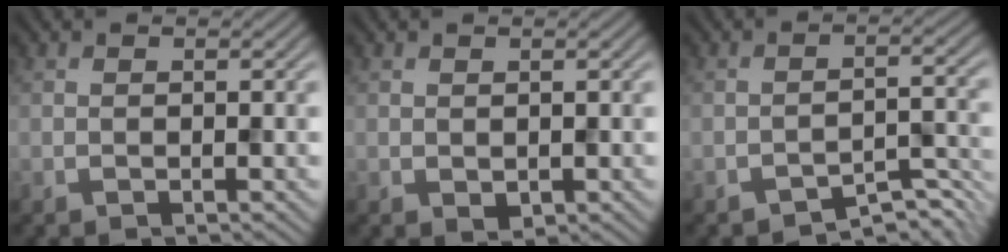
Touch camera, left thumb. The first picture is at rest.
{"total": 0.8, "force": [0.3, 0.6, 0.5], "torque": [-0.011, -0.004, 0.010]}
{"total": 4.1, "force": [-3.5, 0.8, 2.0], "torque": [-0.027, 0.004, -0.053]}